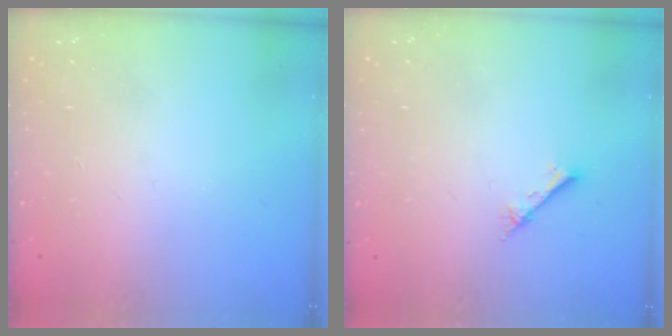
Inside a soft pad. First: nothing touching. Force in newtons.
{"total": 2.4, "press": 2.4, "slide": 0.3}